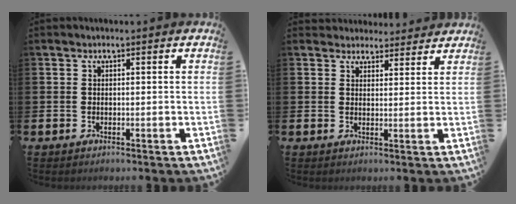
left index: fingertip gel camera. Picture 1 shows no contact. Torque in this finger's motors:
{"motor_torque": [1.08, -1.06, 0.22, 0.01]}